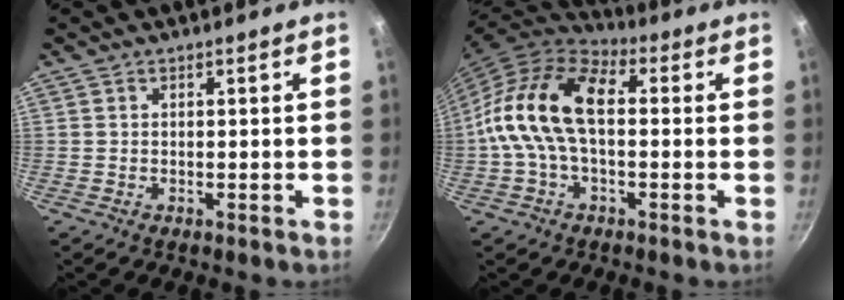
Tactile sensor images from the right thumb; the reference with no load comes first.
{"total": 16.3, "force": [0.6, 9.6, 13.2], "torque": [-0.238, 0.035, -0.011]}